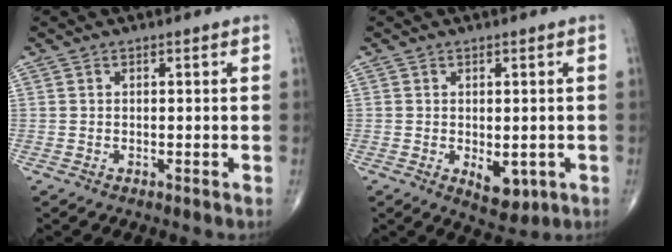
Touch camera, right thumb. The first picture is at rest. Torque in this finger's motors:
{"motor_torque": [1.97, 2.92, 0.51, 0.41, 0.00]}